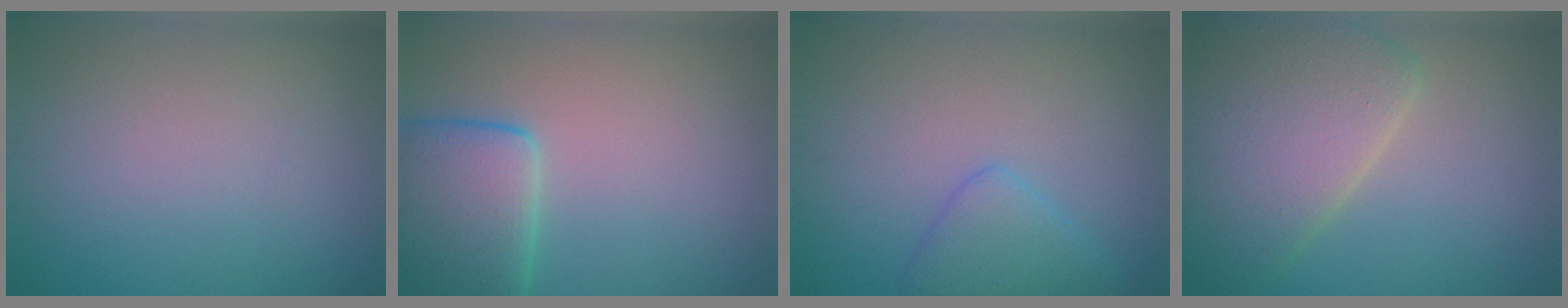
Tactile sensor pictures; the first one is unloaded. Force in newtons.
{"total": 6.9, "press": 6.9, "slide": 0.6}
{"total": 2.8, "press": 2.8, "slide": 0.1}
{"total": 7.6, "press": 7.6, "slide": 0.8}